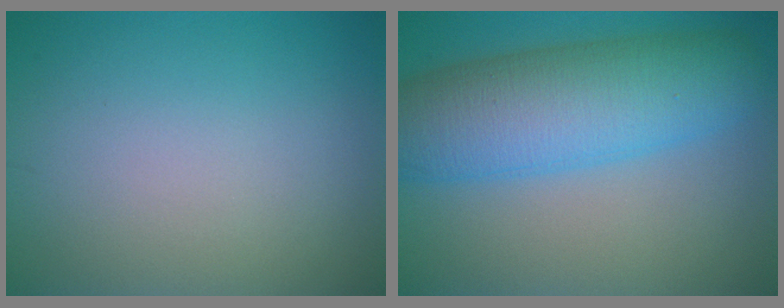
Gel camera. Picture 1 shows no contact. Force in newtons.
{"total": 9.8, "press": 9.8, "slide": 0.1}